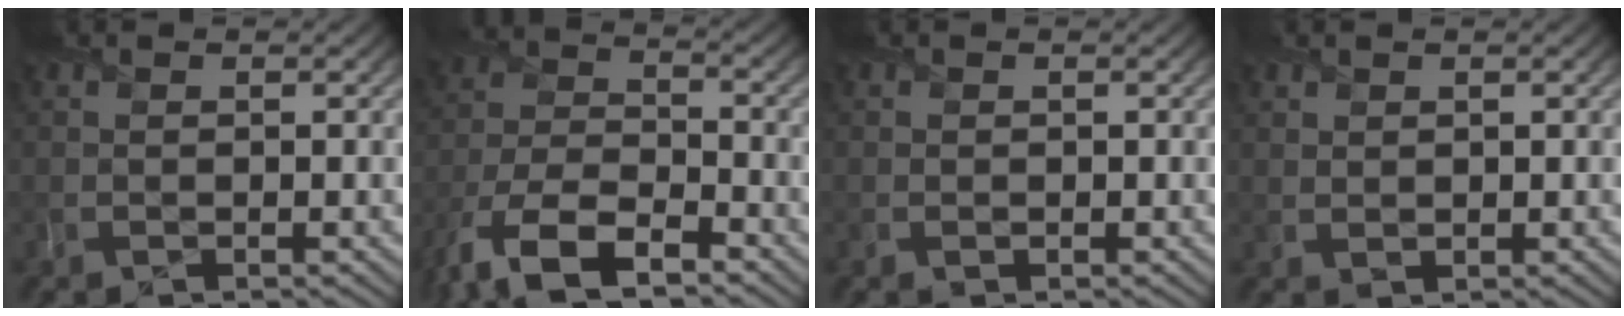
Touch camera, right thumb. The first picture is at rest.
{"total": 11.5, "force": [-7.9, 5.0, 6.6], "torque": [-0.139, -0.014, -0.165]}
{"total": 0.7, "force": [-0.2, 0.7, 0.3], "torque": [-0.007, -0.006, -0.004]}
{"total": 1.2, "force": [0.8, 0.8, 0.3], "torque": [-0.010, -0.003, 0.019]}